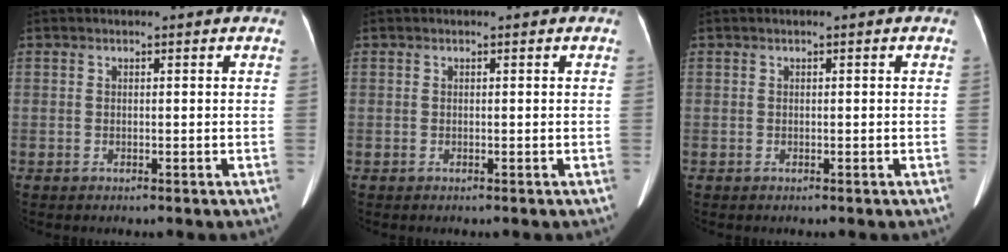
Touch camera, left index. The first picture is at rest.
{"total": 0.0}
{"total": 0.0}